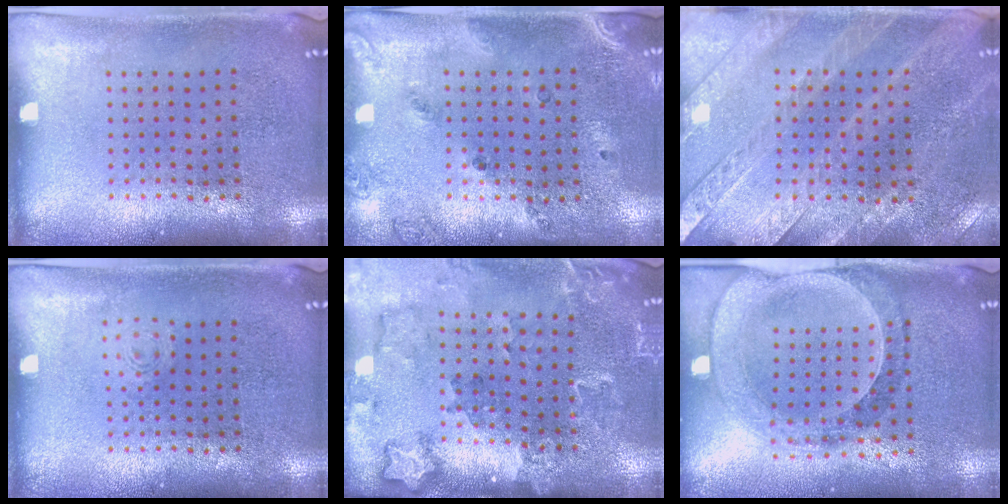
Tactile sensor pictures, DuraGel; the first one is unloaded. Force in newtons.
{"total": 1.6, "press": 1.1, "slide": 1.1}
{"total": 3.0, "press": 2.7, "slide": 1.1}
{"total": 0.6, "press": 0.6, "slide": 0.1}
{"total": 1.8, "press": 1.8, "slide": 0.2}
{"total": 0.9, "press": 0.9, "slide": 0.2}